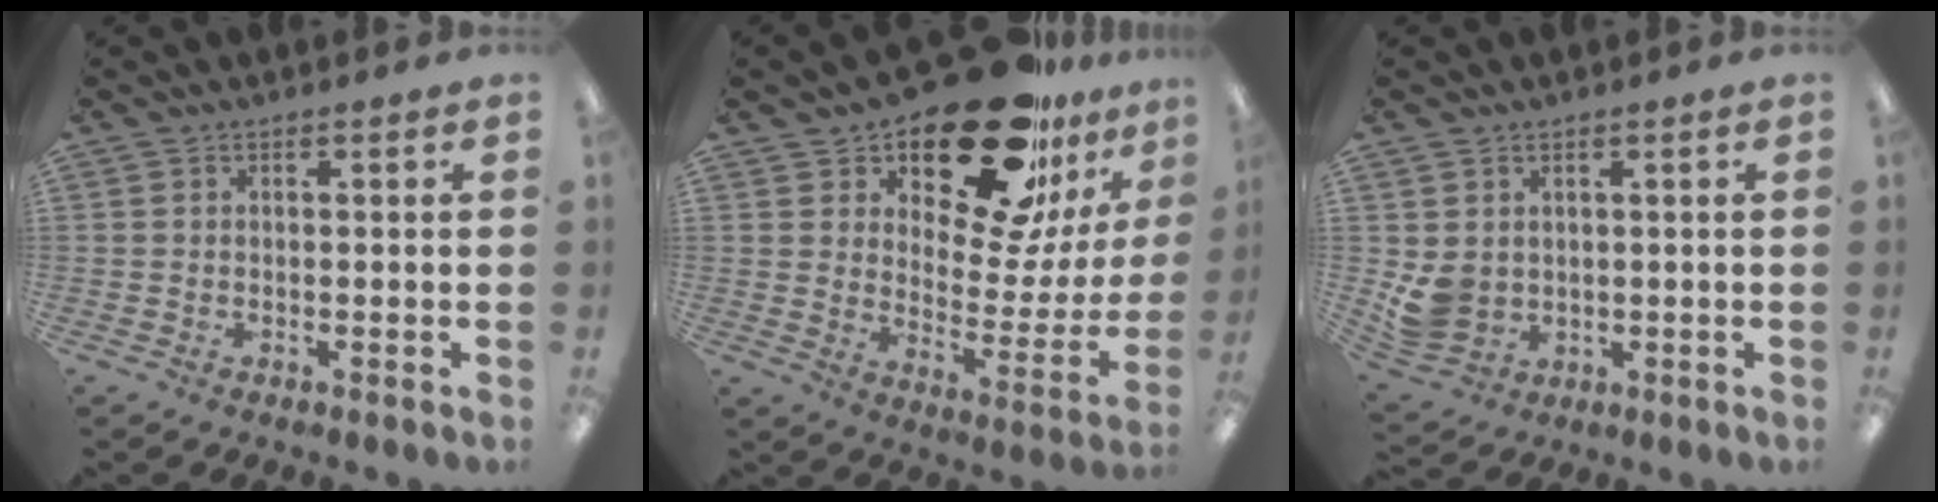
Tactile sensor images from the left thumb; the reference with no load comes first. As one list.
[{"total": 23.5, "force": [18.5, 8.0, 11.9], "torque": [-0.186, -0.125, 0.314]}, {"total": 5.9, "force": [1.5, 5.2, 2.5], "torque": [-0.058, -0.004, 0.034]}]